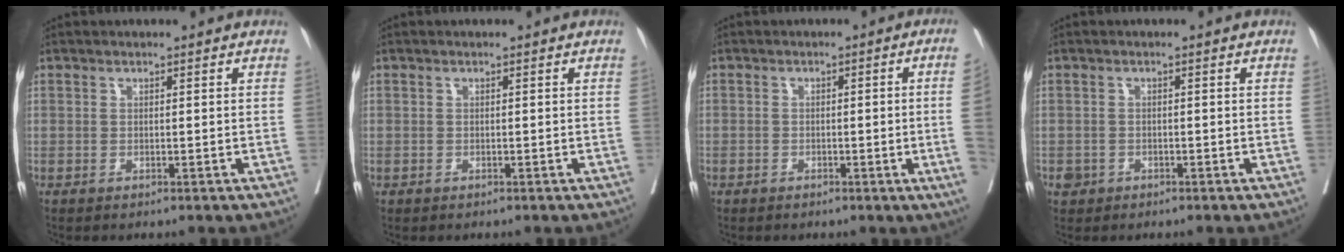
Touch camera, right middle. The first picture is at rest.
{"total": 0.0}
{"total": 5.1, "force": [-1.0, -1.0, 4.9], "torque": [-0.056, -0.001, -0.015]}
{"total": 1.6, "force": [-0.9, 1.3, 0.3], "torque": [-0.007, 0.004, -0.013]}